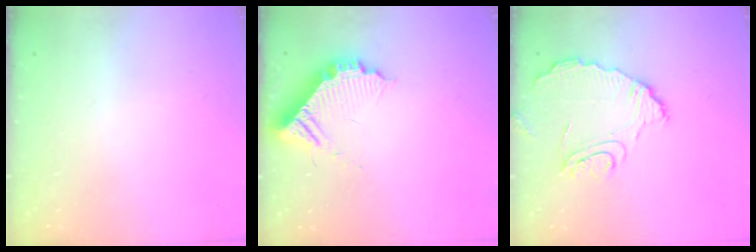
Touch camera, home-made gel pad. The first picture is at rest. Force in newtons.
{"total": 11.1, "press": 11.0, "slide": 1.0}
{"total": 10.6, "press": 10.6, "slide": 0.7}